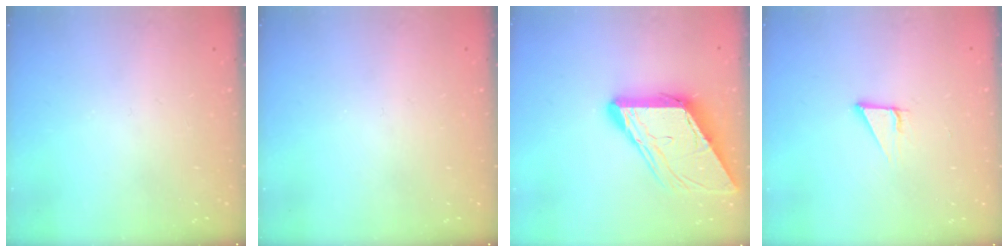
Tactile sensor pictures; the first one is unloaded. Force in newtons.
{"total": 0.0}
{"total": 12.0, "press": 12.0, "slide": 1.2}
{"total": 2.9, "press": 2.9, "slide": 0.1}